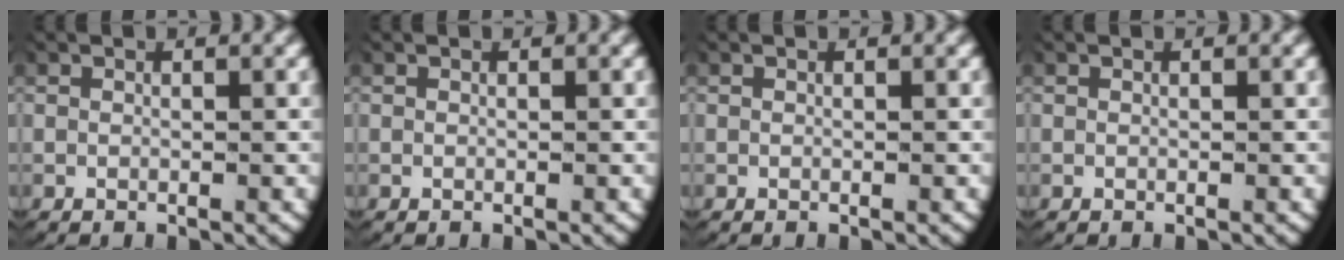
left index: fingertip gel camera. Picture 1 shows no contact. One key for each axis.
{"total": 0.0}
{"total": 0.0}
{"total": 0.0}